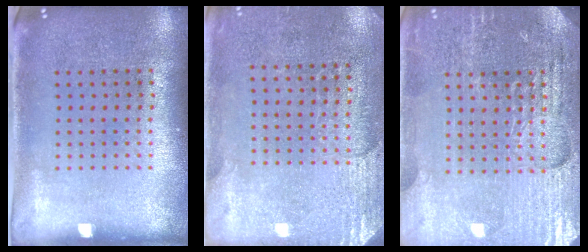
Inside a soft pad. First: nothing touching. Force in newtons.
{"total": 2.7, "press": 2.4, "slide": 1.3}
{"total": 4.4, "press": 4.2, "slide": 1.5}